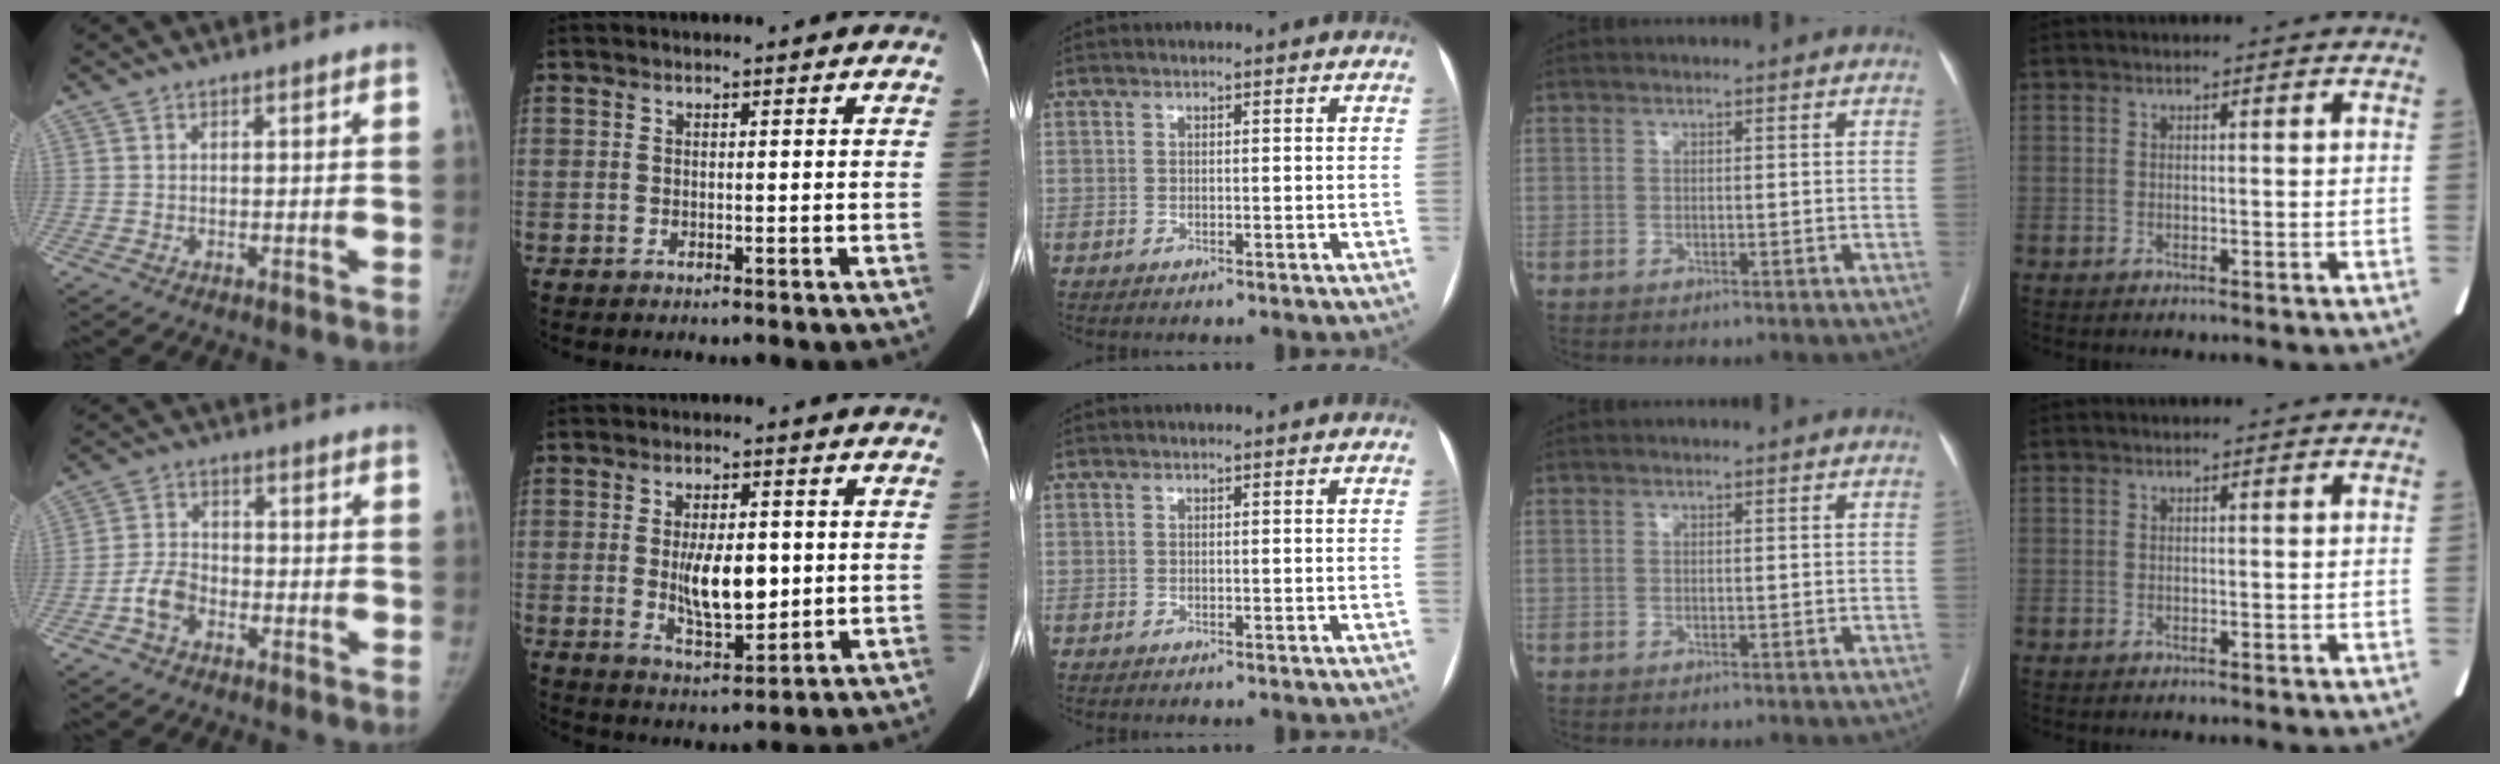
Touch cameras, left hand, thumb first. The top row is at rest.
{"thumb": {"total": 5.5, "force": [-2.9, 3.6, 2.9], "torque": [-0.047, 0.023, -0.062]}, "index": {"total": 8.5, "force": [-1.0, 3.3, 7.7], "torque": [-0.139, -0.008, -0.007]}}